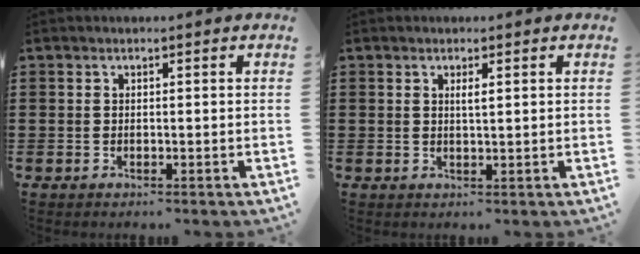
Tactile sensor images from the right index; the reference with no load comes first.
{"total": 1.2, "force": [0.5, 0.2, 1.1], "torque": [-0.022, 0.002, 0.007]}